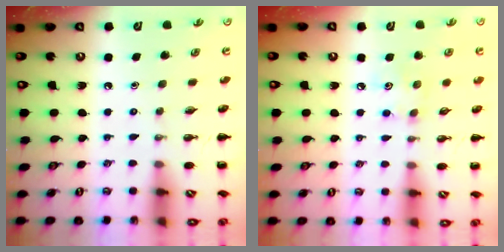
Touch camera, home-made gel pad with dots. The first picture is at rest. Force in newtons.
{"total": 3.9, "press": 3.8, "slide": 0.6}